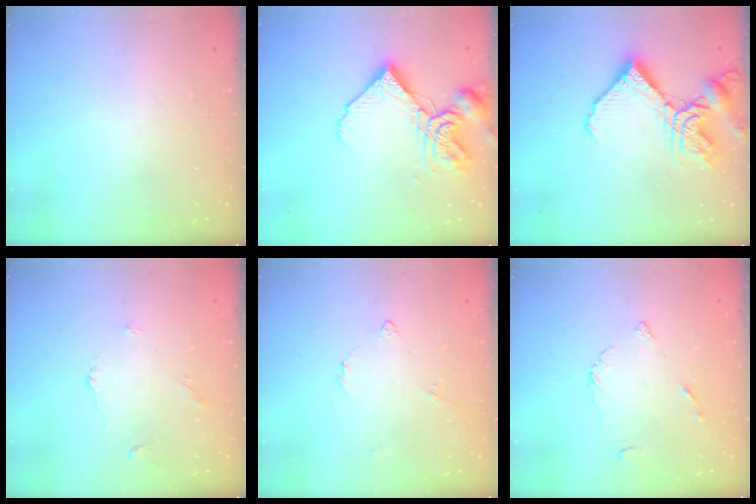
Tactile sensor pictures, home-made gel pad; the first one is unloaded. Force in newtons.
{"total": 11.9, "press": 11.8, "slide": 1.4}
{"total": 14.5, "press": 14.4, "slide": 1.6}
{"total": 3.0, "press": 2.9, "slide": 0.5}
{"total": 2.6, "press": 2.5, "slide": 0.7}
{"total": 5.4, "press": 5.3, "slide": 0.6}